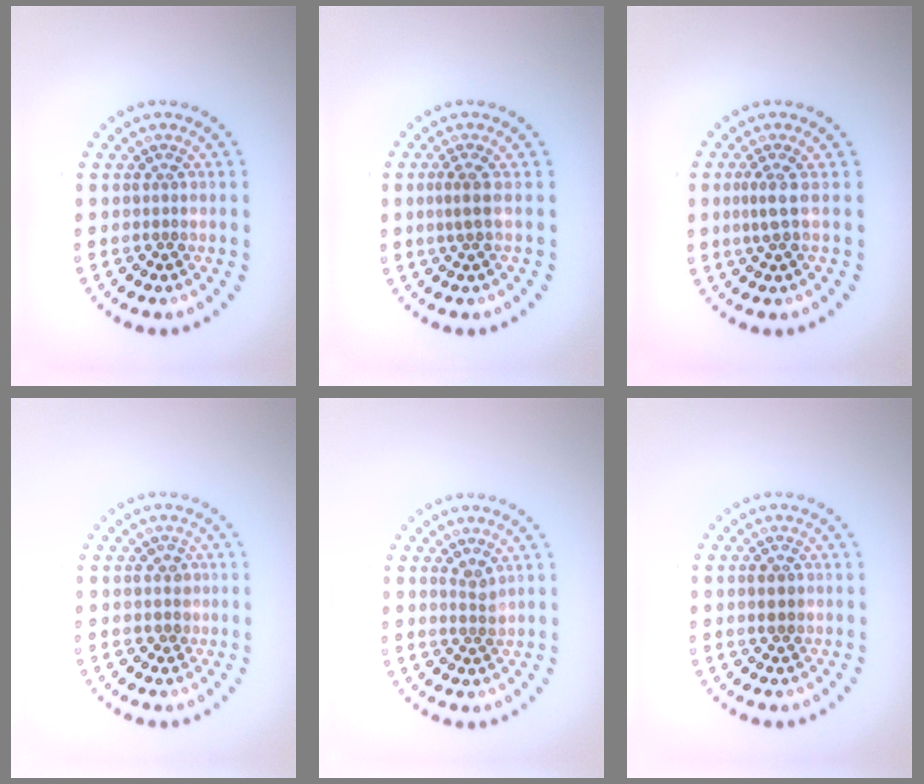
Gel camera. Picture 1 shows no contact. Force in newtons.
{"total": 1.7, "press": 1.2, "slide": 1.2}
{"total": 1.6, "press": 1.2, "slide": 1.0}
{"total": 1.1, "press": 0.8, "slide": 0.7}
{"total": 1.2, "press": 1.0, "slide": 0.7}
{"total": 1.8, "press": 1.8, "slide": 0.2}